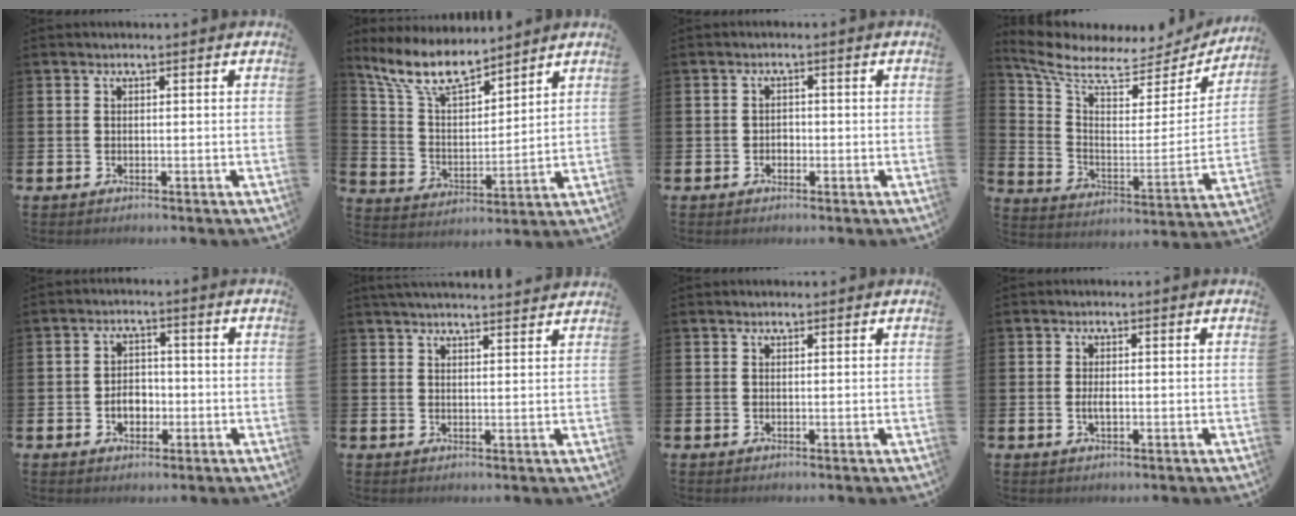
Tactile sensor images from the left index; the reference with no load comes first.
{"total": 9.3, "force": [8.0, 2.6, 4.0], "torque": [-0.116, -0.035, 0.147]}
{"total": 1.3, "force": [-0.5, 1.1, 0.3], "torque": [0.000, 0.000, -0.014]}
{"total": 7.8, "force": [6.4, 3.1, 3.1], "torque": [-0.102, -0.044, 0.108]}
{"total": 3.4, "force": [-0.9, 2.5, 2.1], "torque": [-0.026, -0.001, -0.024]}
{"total": 3.3, "force": [3.3, -0.2, 0.3], "torque": [-0.009, -0.017, 0.060]}
{"total": 0.6, "force": [0.5, 0.3, 0.1], "torque": [0.005, 0.001, 0.008]}
{"total": 1.5, "force": [-0.1, 0.6, 1.4], "torque": [-0.027, 0.001, -0.003]}